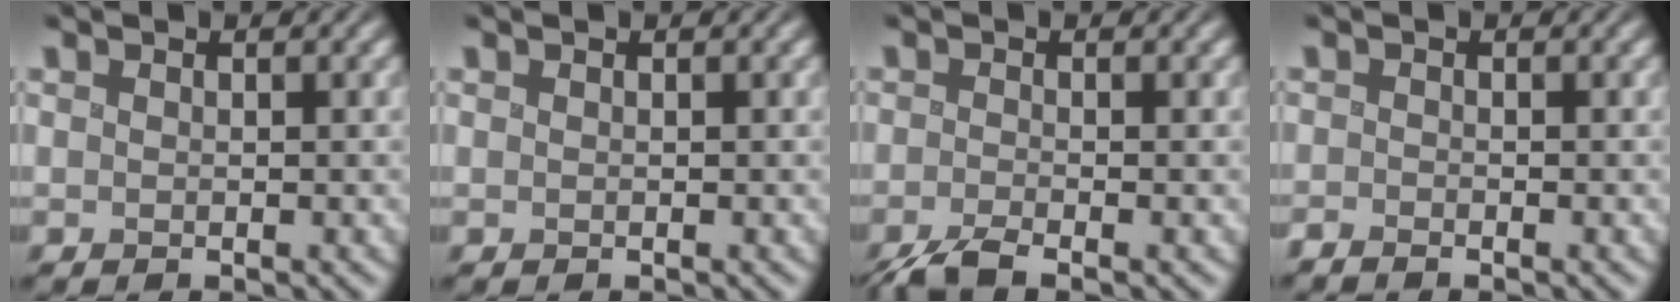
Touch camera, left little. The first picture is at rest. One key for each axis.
{"total": 0.0}
{"total": 2.7, "fx": -2.1, "fy": 0.3, "fz": 1.7, "tx": -0.028, "ty": -0.007, "tz": -0.050}
{"total": 1.1, "fx": -1.1, "fy": 0.0, "fz": 0.1, "tx": 0.002, "ty": -0.003, "tz": -0.021}